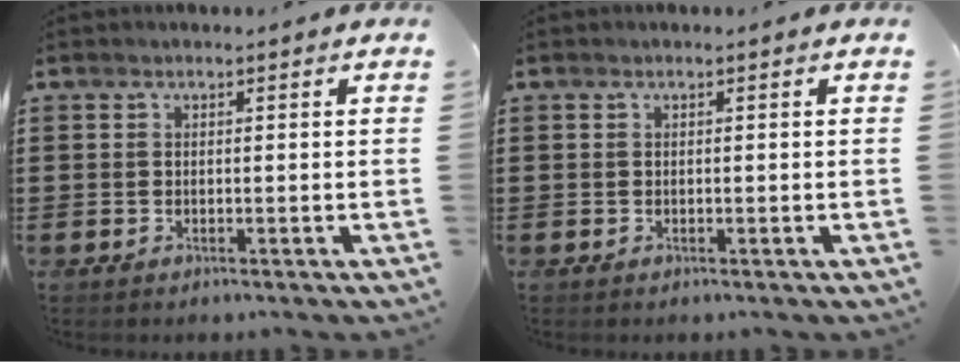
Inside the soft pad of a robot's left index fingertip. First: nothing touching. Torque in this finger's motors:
{"motor_torque": [-0.19, 0.00, -0.01, -0.01]}